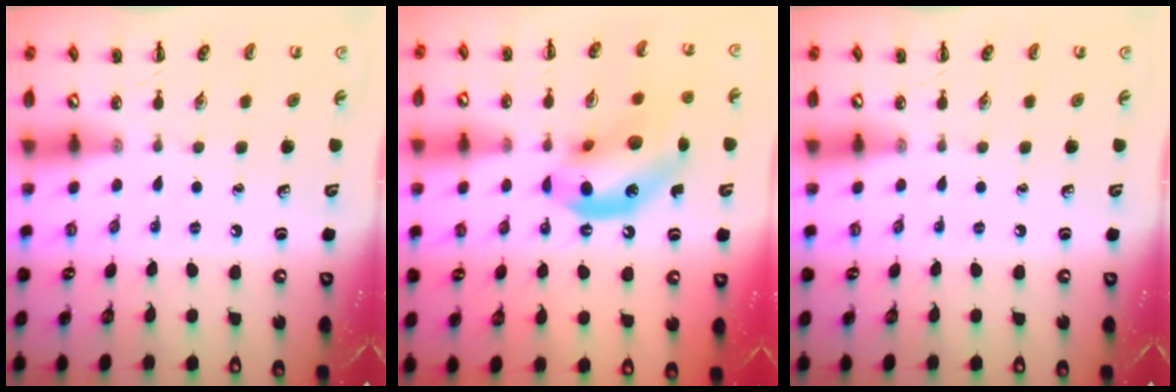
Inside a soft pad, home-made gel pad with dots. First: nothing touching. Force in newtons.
{"total": 14.7, "press": 14.1, "slide": 4.1}
{"total": 0.0}